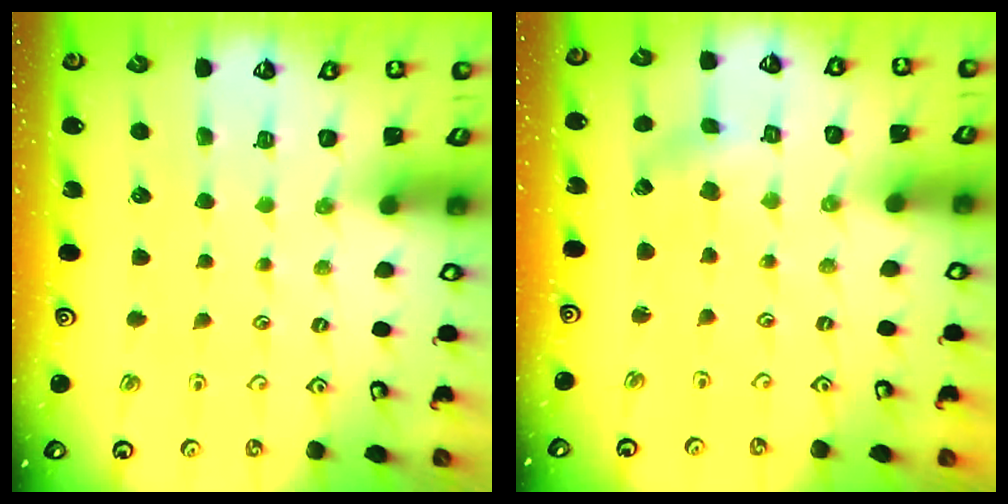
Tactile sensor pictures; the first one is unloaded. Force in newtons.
{"total": 1.2, "press": 1.2, "slide": 0.2}